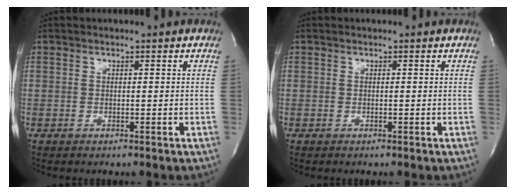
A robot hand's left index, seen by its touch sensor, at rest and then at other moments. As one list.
[{"total": 0.0}]